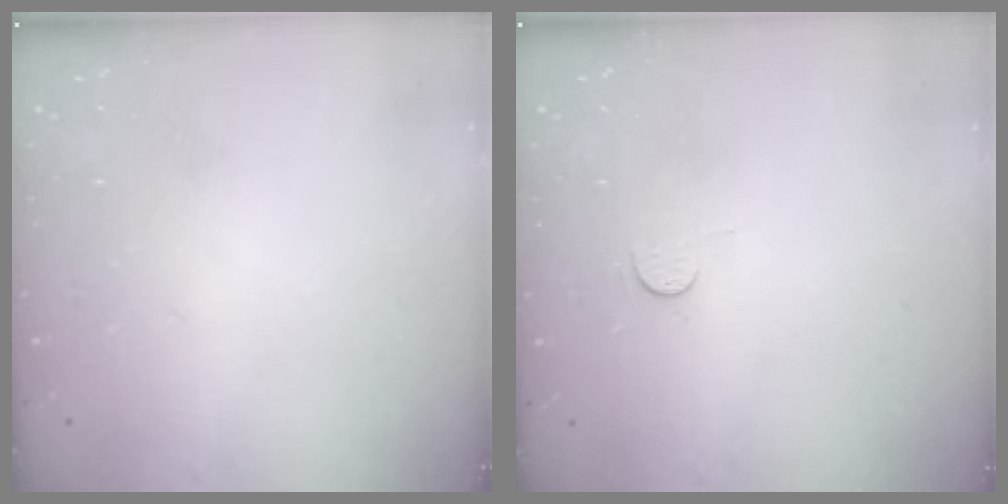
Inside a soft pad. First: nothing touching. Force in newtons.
{"total": 2.8, "press": 2.8, "slide": 0.4}